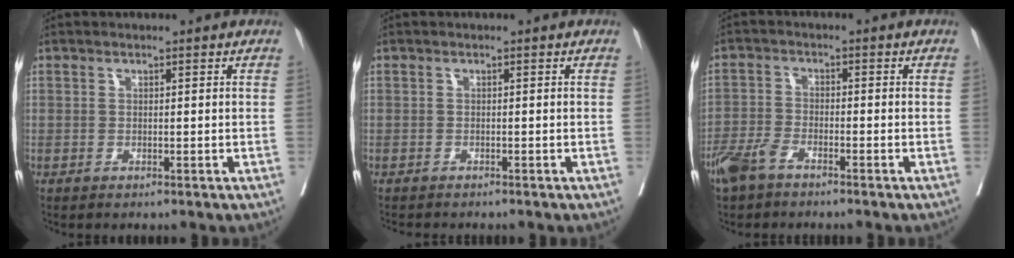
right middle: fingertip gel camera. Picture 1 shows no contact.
{"total": 2.8, "force": [-2.6, 0.4, 0.9], "torque": [-0.014, -0.006, -0.037]}
{"total": 4.3, "force": [-3.2, 0.9, 2.8], "torque": [-0.067, -0.005, -0.068]}